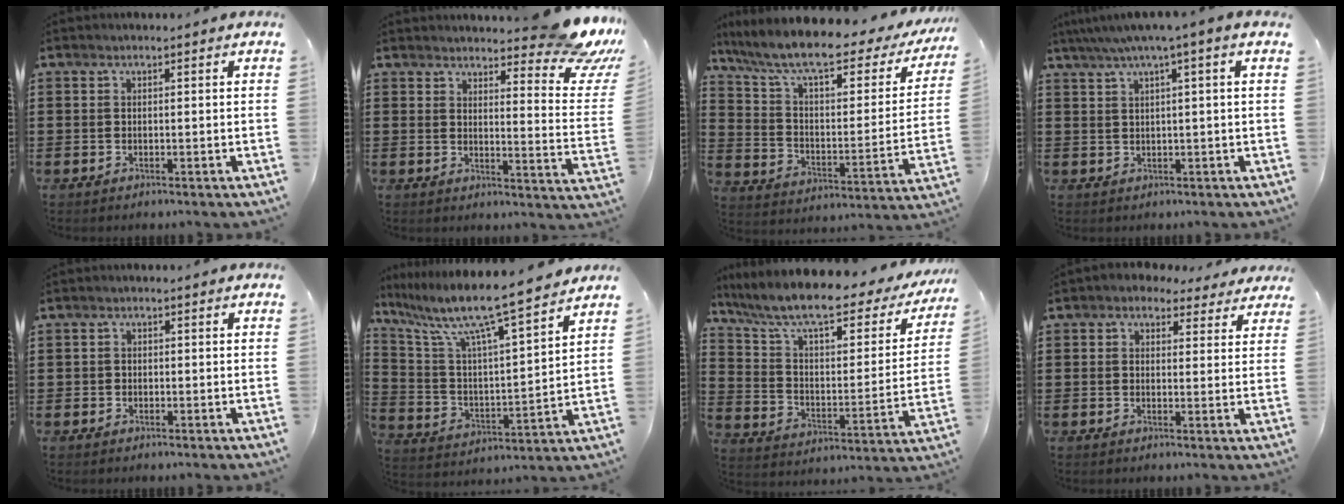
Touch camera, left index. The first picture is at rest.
{"total": 9.0, "force": [7.5, 1.2, 4.8], "torque": [-0.069, -0.050, 0.127]}
{"total": 10.3, "force": [7.9, 1.8, 6.4], "torque": [-0.156, -0.045, 0.131]}
{"total": 2.7, "force": [1.0, -0.2, 2.5], "torque": [-0.050, -0.001, 0.015]}
{"total": 0.8, "force": [-0.3, 0.8, 0.1], "torque": [-0.005, 0.004, -0.008]}
{"total": 10.8, "force": [8.9, 0.3, 6.1], "torque": [-0.146, -0.065, 0.141]}
{"total": 9.9, "force": [7.8, 1.8, 5.9], "torque": [-0.146, -0.045, 0.129]}
{"total": 2.7, "force": [2.1, 1.6, 0.7], "torque": [-0.016, 0.003, 0.036]}